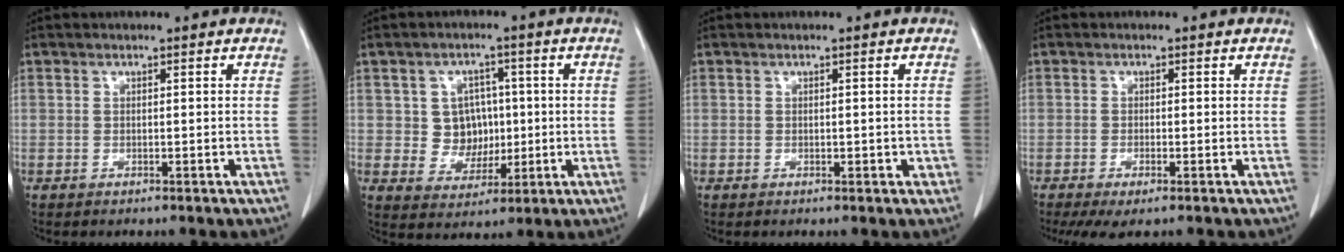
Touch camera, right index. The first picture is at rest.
{"total": 6.2, "force": [0.6, 5.6, 2.6], "torque": [-0.037, 0.015, 0.020]}
{"total": 1.3, "force": [-0.2, 0.7, 1.0], "torque": [-0.013, 0.002, -0.001]}
{"total": 3.6, "force": [-2.1, 0.7, 2.9], "torque": [-0.047, -0.012, -0.033]}